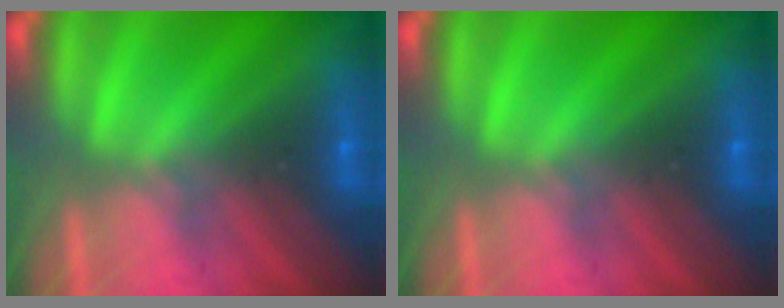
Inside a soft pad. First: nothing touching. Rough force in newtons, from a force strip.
{"total": 0.0}